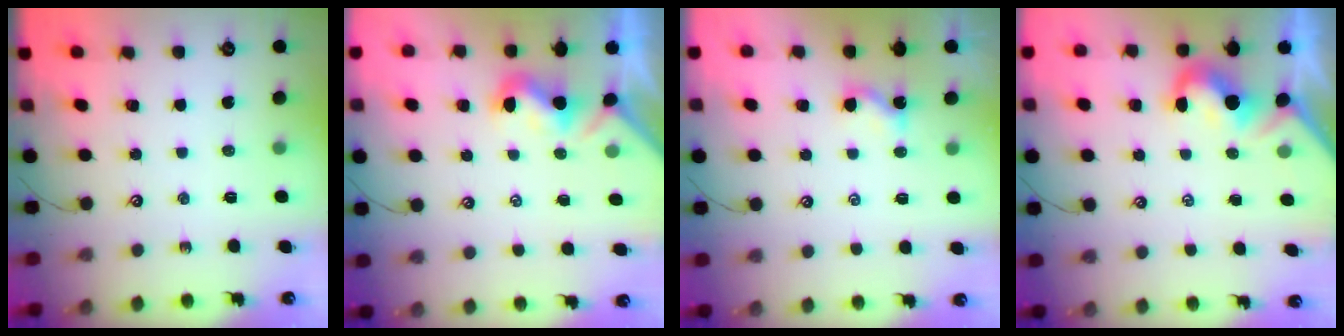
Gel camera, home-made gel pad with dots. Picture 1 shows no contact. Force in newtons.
{"total": 1.1, "press": 1.0, "slide": 0.5}
{"total": 1.6, "press": 1.5, "slide": 0.3}
{"total": 1.9, "press": 1.7, "slide": 0.8}